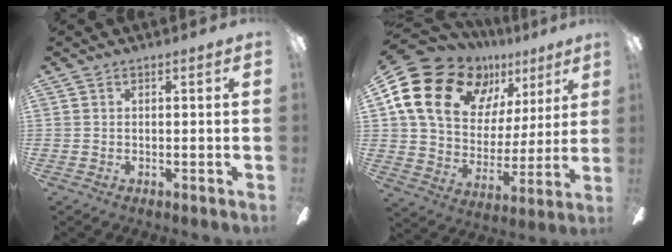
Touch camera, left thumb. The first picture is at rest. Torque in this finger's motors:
{"motor_torque": [2.50, 2.50, 1.40, -1.37, 0.21]}